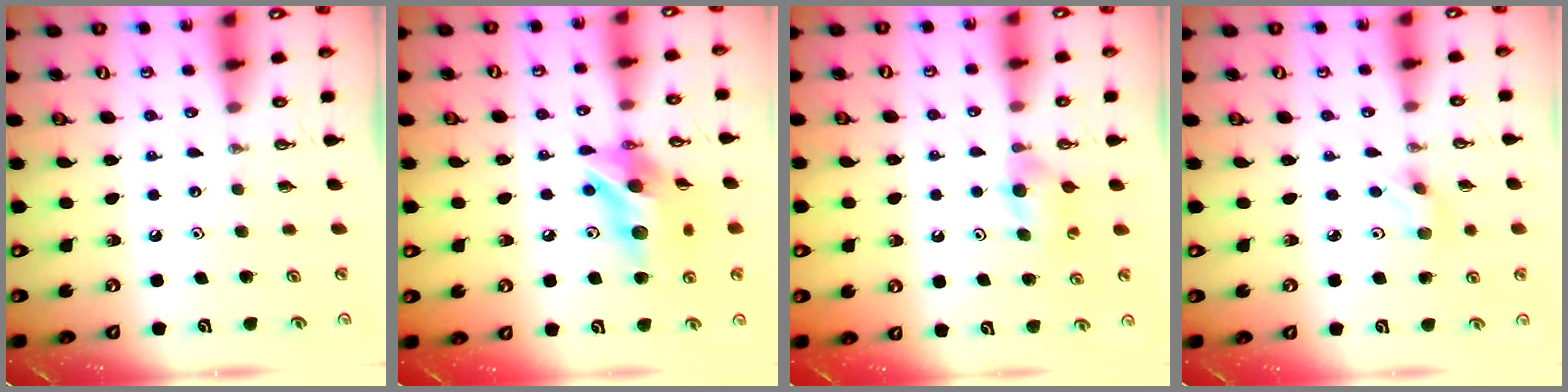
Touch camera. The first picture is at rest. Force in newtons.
{"total": 14.7, "press": 14.6, "slide": 1.1}
{"total": 5.2, "press": 5.1, "slide": 0.9}
{"total": 3.5, "press": 3.5, "slide": 0.8}